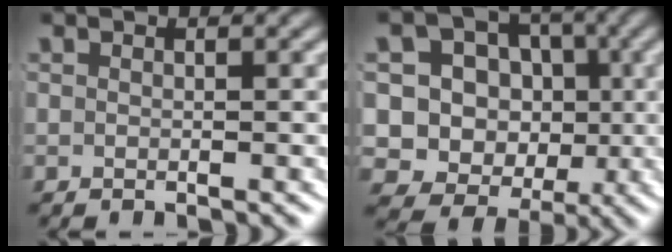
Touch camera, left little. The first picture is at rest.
{"total": 15.4, "force": [-1.6, 14.2, 5.8], "torque": [-0.146, -0.059, -0.032]}